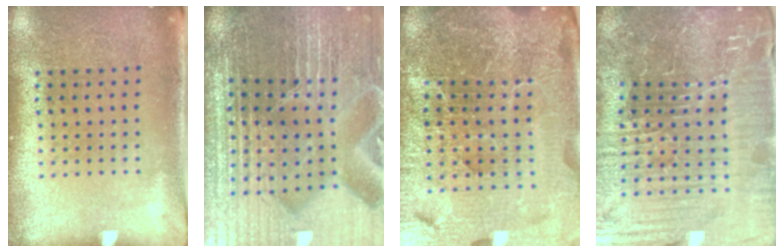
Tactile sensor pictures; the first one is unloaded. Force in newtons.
{"total": 5.5, "press": 5.1, "slide": 1.9}
{"total": 6.5, "press": 5.8, "slide": 3.0}
{"total": 7.5, "press": 6.7, "slide": 3.5}